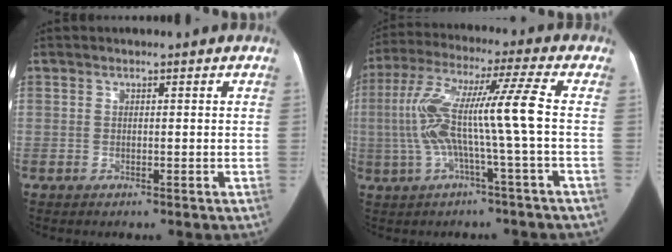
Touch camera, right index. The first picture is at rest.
{"total": 12.7, "force": [-1.1, -1.0, 12.6], "torque": [-0.250, 0.027, -0.025]}